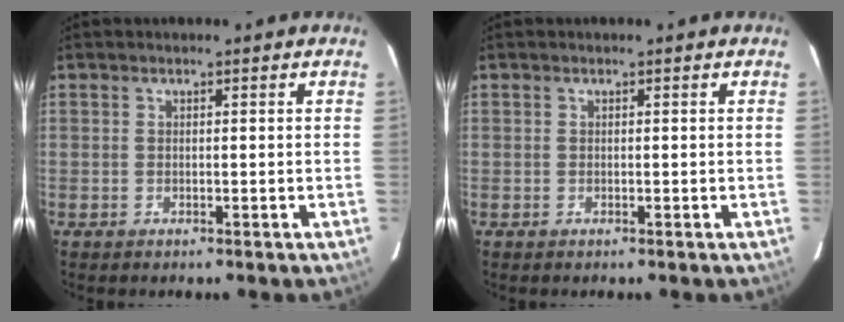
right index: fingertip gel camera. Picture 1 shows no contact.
{"total": 0.0}